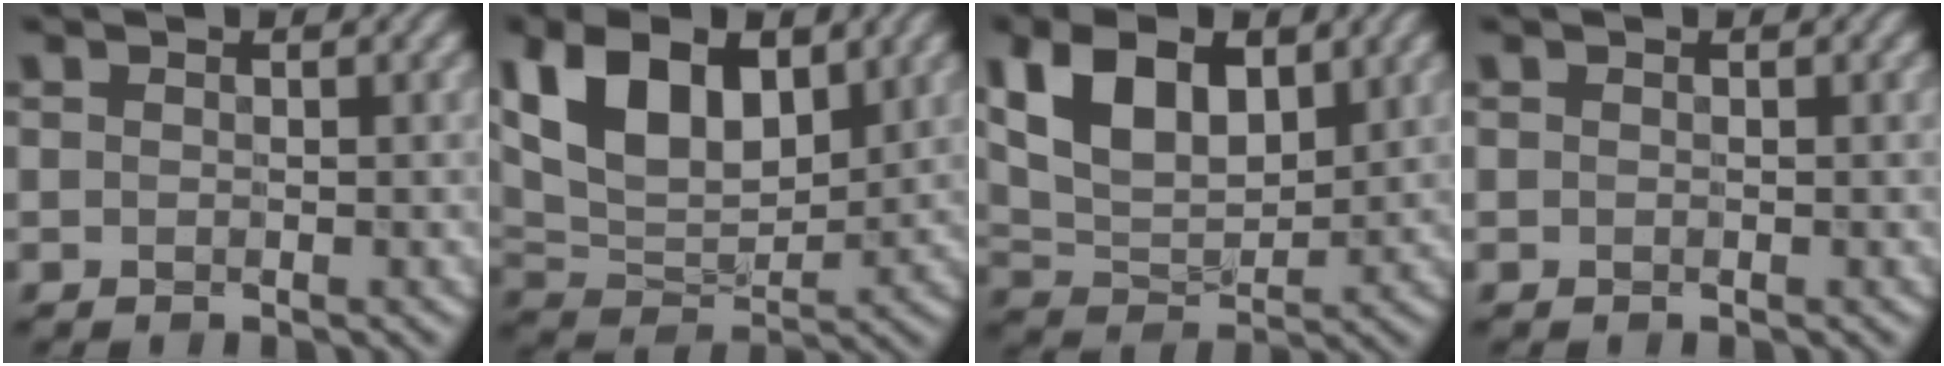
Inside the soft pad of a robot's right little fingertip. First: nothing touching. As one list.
[{"total": 10.0, "force": [3.4, 5.8, 7.4], "torque": [-0.162, 0.004, 0.063]}, {"total": 7.8, "force": [2.7, 4.5, 5.7], "torque": [-0.127, 0.002, 0.053]}, {"total": 0.0}]